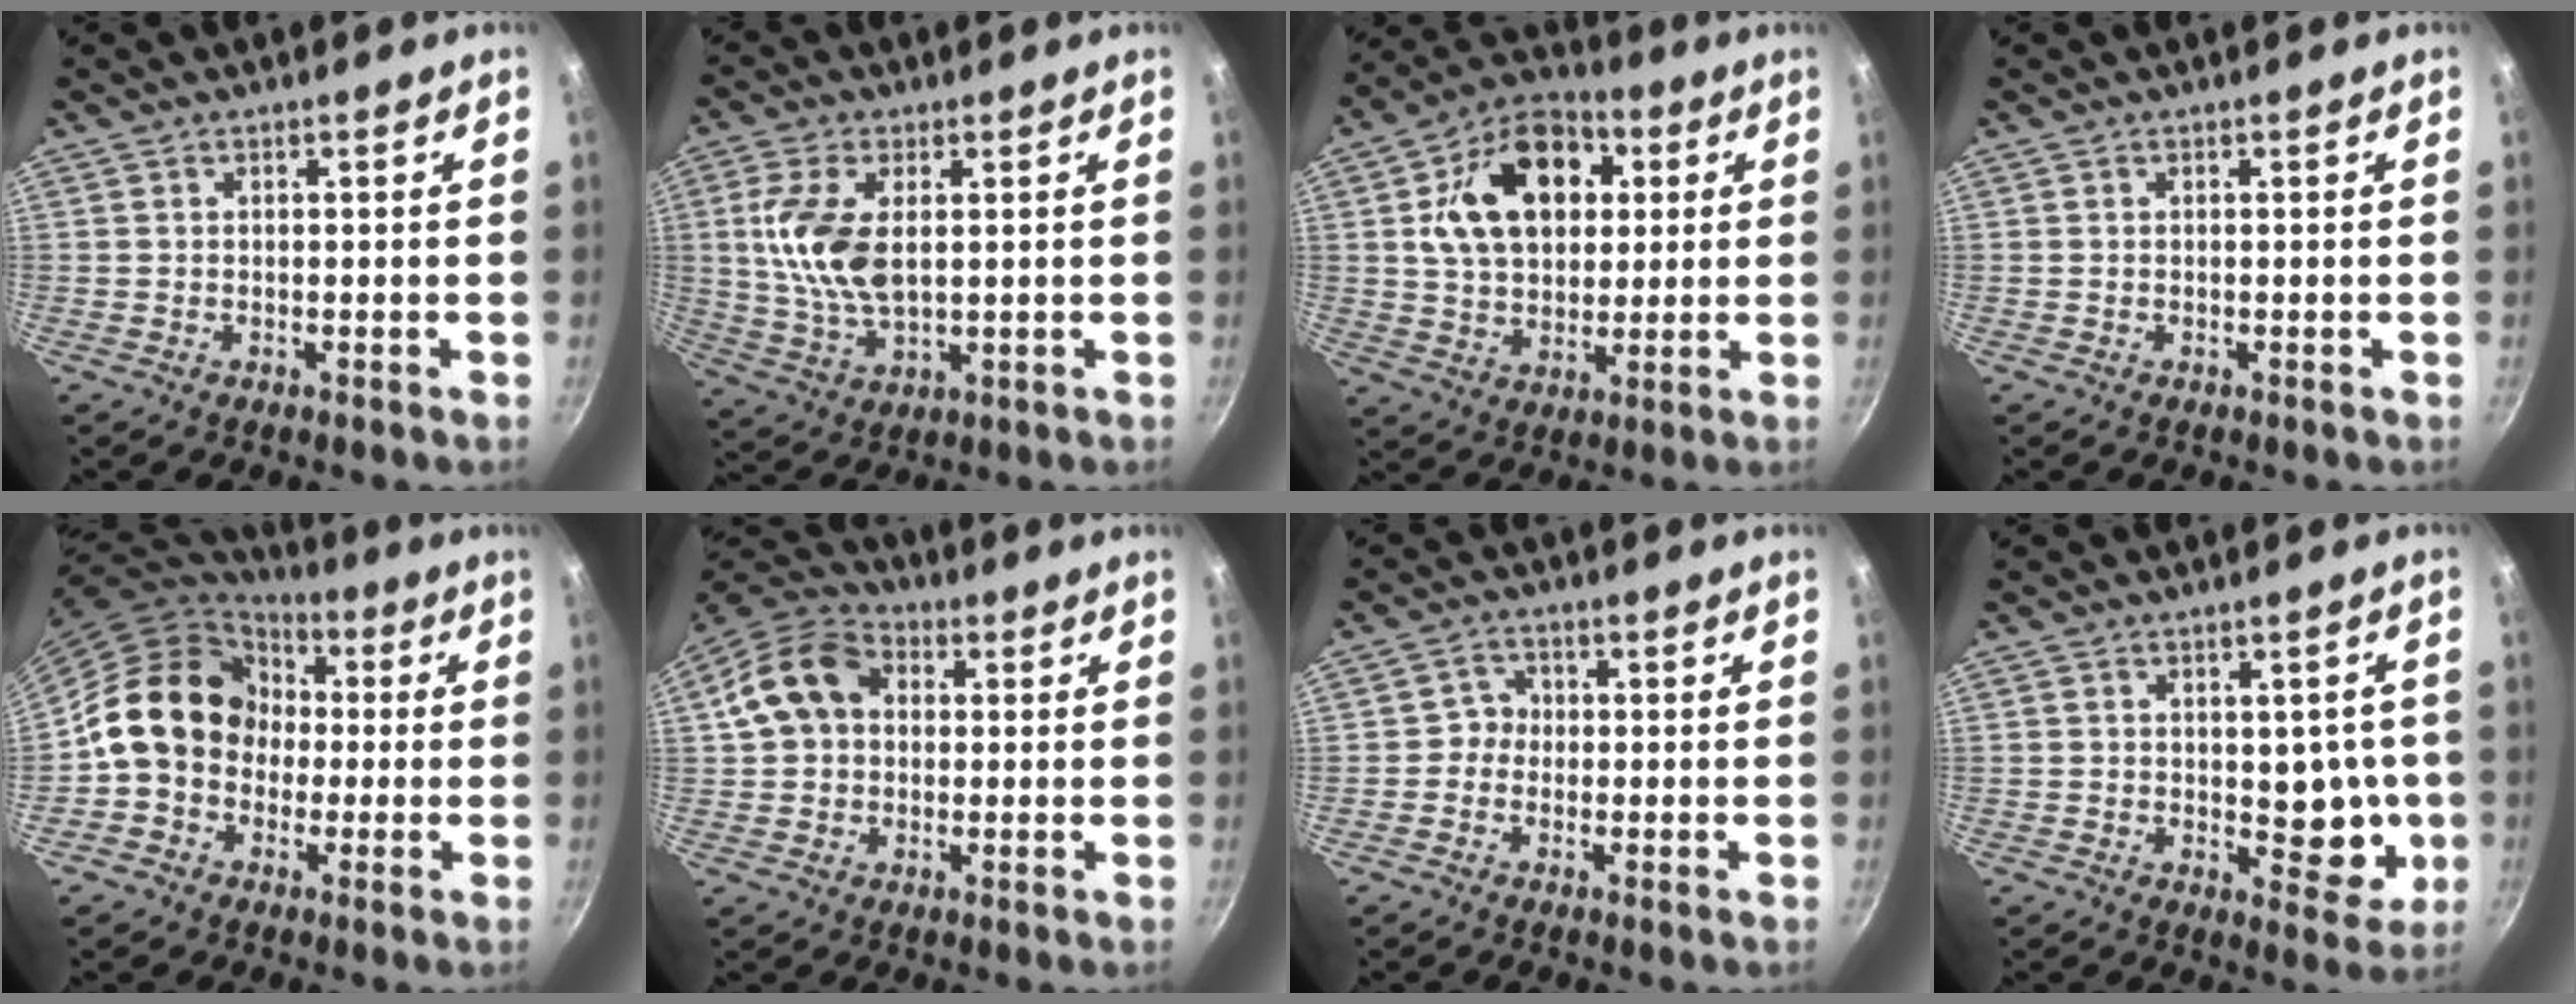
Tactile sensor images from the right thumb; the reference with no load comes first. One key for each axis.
{"total": 11.4, "fx": 1.8, "fy": 6.0, "fz": 9.5, "tx": -0.185, "ty": -0.008, "tz": 0.039}
{"total": 18.4, "fx": 4.5, "fy": 12.9, "fz": 12.3, "tx": -0.169, "ty": 0.012, "tz": 0.063}
{"total": 0.0}
{"total": 15.7, "fx": 0.2, "fy": 13.2, "fz": 8.6, "tx": -0.102, "ty": 0.041, "tz": -0.013}
{"total": 11.9, "fx": 1.9, "fy": 9.3, "fz": 7.2, "tx": -0.104, "ty": 0.025, "tz": 0.014}
{"total": 2.9, "fx": -0.6, "fy": 2.7, "fz": 0.8, "tx": 0.012, "ty": 0.009, "tz": -0.019}
{"total": 8.5, "fx": -0.3, "fy": 5.4, "fz": 6.6, "tx": -0.029, "ty": -0.002, "tz": 0.003}